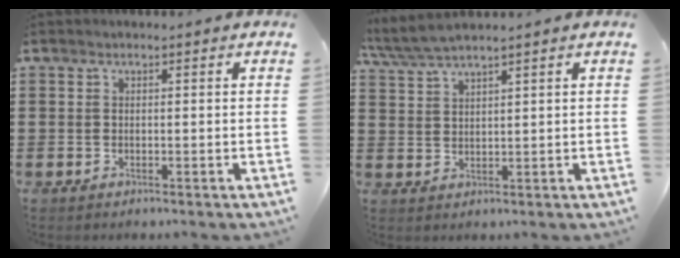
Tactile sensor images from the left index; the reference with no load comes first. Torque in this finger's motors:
{"motor_torque": [0.02, -0.70, 0.17, 0.14]}